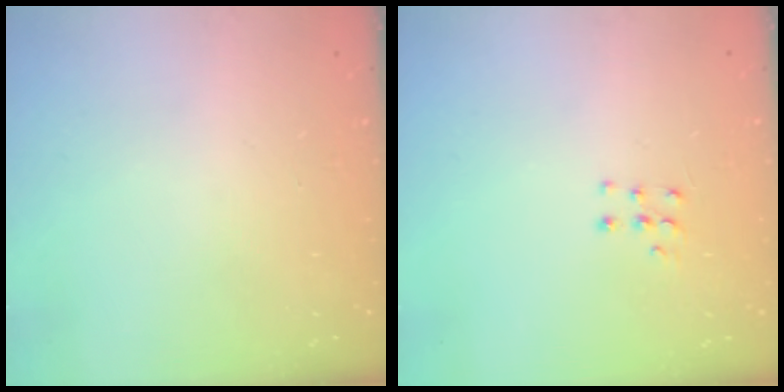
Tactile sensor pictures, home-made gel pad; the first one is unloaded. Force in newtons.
{"total": 3.3, "press": 3.3, "slide": 0.5}